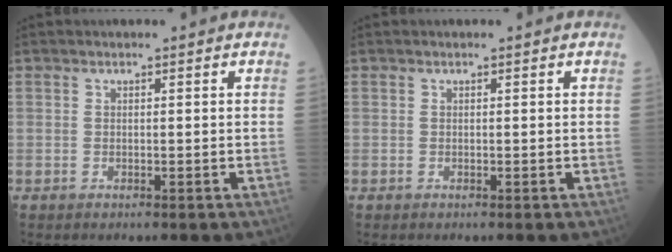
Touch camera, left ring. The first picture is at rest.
{"total": 0.0}